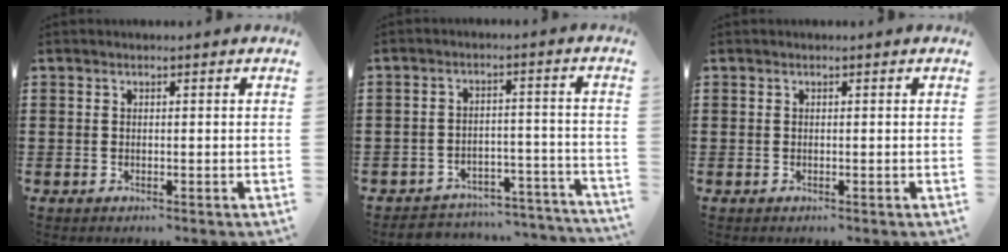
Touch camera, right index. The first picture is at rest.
{"total": 4.0, "force": [-3.9, 0.7, 0.5], "torque": [-0.015, 0.002, -0.081]}
{"total": 0.0}